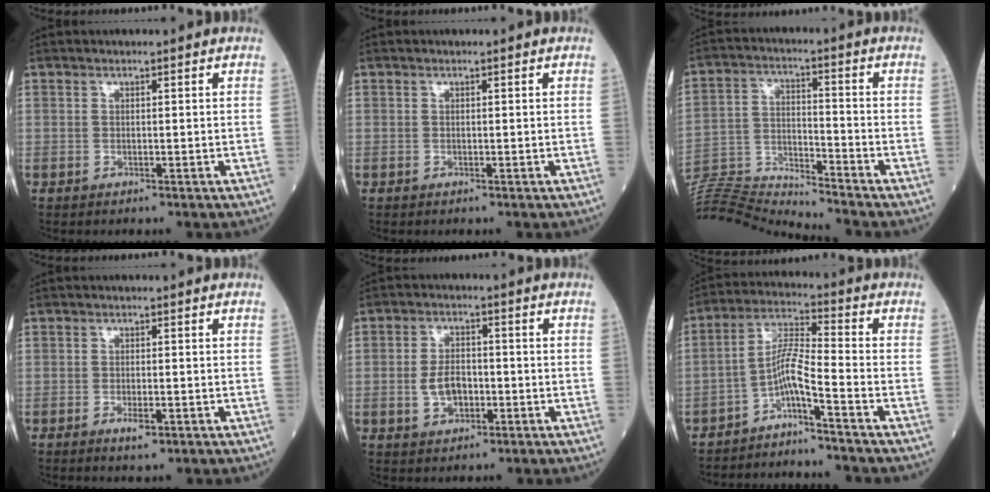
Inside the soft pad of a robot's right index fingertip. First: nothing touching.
{"total": 0.0}
{"total": 13.5, "force": [-13.3, -1.9, 1.5], "torque": [-0.030, 0.021, -0.241]}
{"total": 2.3, "force": [-1.2, 0.6, 1.9], "torque": [-0.031, -0.001, -0.017]}
{"total": 5.0, "force": [-1.2, 3.0, 3.8], "torque": [-0.075, 0.005, -0.021]}
{"total": 6.5, "force": [-4.5, -1.0, 4.6], "torque": [-0.089, 0.007, -0.085]}